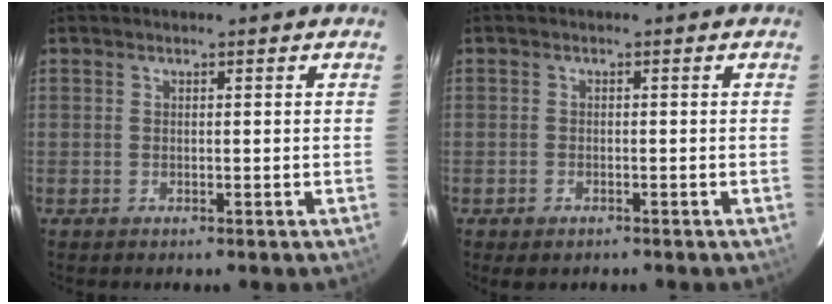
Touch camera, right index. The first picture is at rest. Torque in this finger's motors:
{"motor_torque": [0.26, -0.26, 0.02, -0.01]}